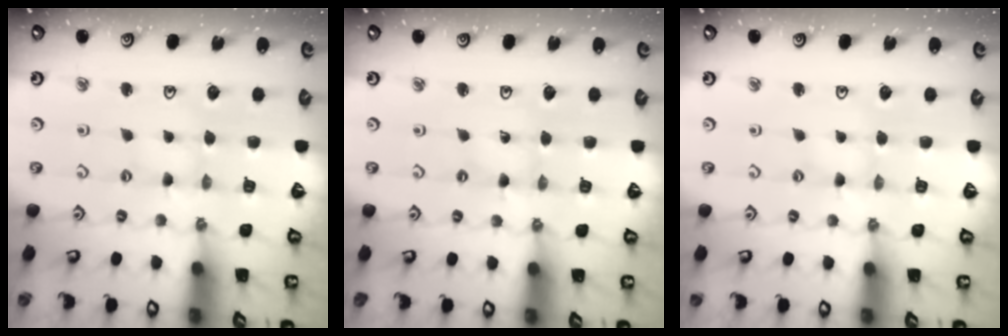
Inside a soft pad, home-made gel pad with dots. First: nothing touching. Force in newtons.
{"total": 0.0}
{"total": 0.0}